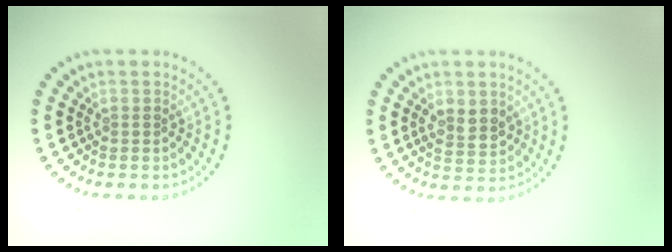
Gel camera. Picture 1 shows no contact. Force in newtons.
{"total": 2.6, "press": 2.5, "slide": 0.4}